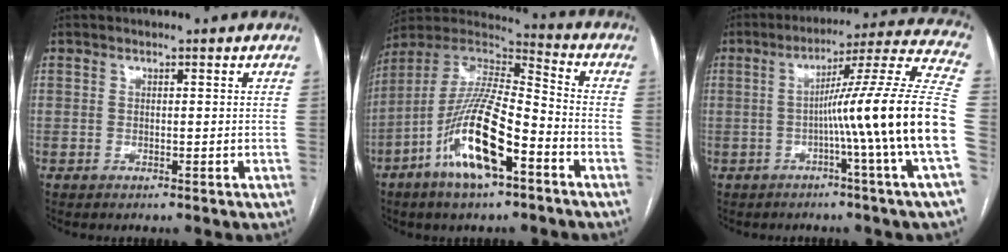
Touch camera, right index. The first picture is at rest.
{"total": 16.7, "force": [-7.5, 3.7, 14.5], "torque": [-0.290, -0.003, -0.136]}
{"total": 19.1, "force": [-3.5, -3.5, 18.5], "torque": [-0.233, 0.006, -0.070]}